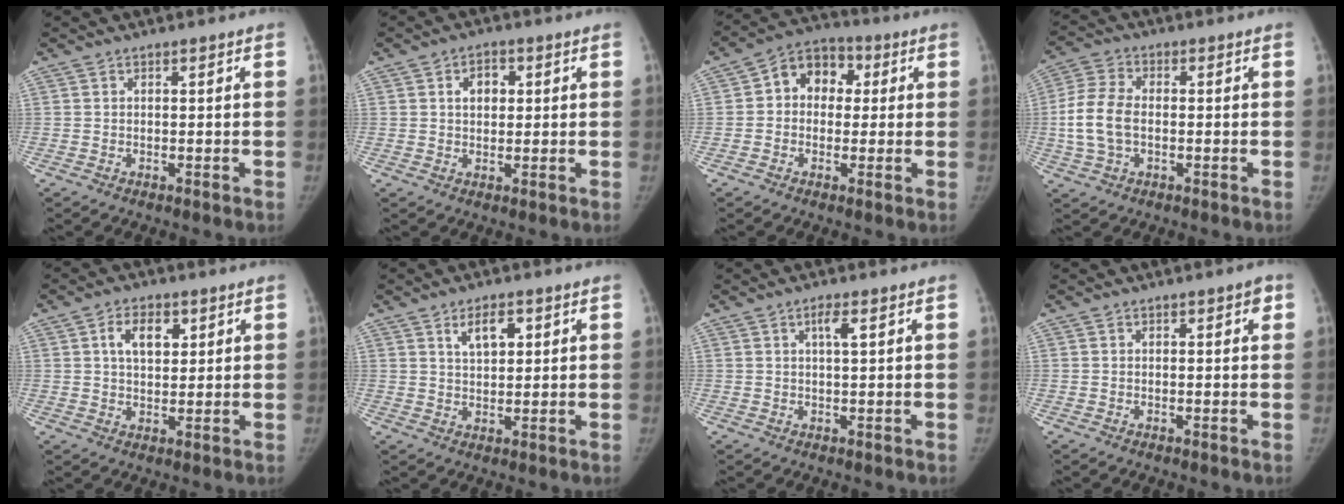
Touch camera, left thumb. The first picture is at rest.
{"total": 4.4, "force": [1.2, 3.2, 2.9], "torque": [-0.024, 0.003, 0.017]}
{"total": 9.2, "force": [1.4, 7.2, 5.5], "torque": [-0.048, 0.021, 0.005]}
{"total": 9.1, "force": [-1.0, 5.6, 7.1], "torque": [-0.154, 0.013, -0.025]}
{"total": 6.4, "force": [2.3, 4.0, 4.5], "torque": [-0.053, -0.005, 0.038]}
{"total": 5.3, "force": [2.4, 2.8, 3.8], "torque": [-0.051, -0.010, 0.042]}
{"total": 2.7, "force": [1.0, 0.6, 2.4], "torque": [-0.044, 0.001, 0.019]}
{"total": 1.6, "force": [0.6, 0.7, 1.3], "torque": [-0.007, 0.002, 0.005]}